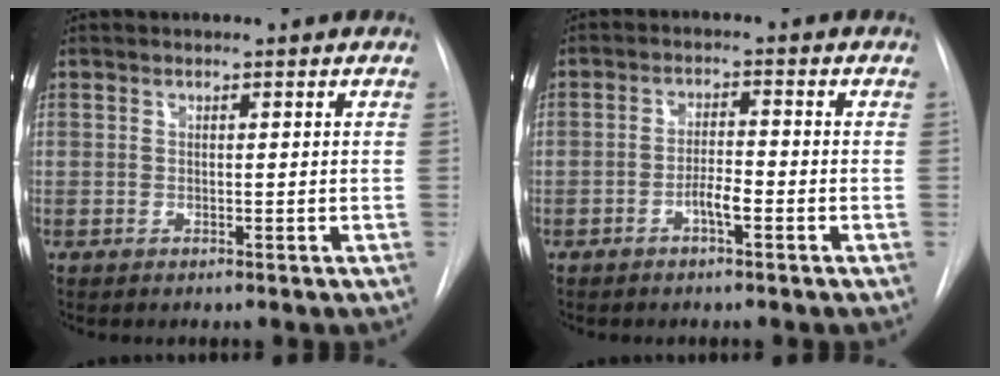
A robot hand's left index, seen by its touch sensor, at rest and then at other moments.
{"total": 3.0, "force": [-1.5, 0.5, 2.5], "torque": [-0.043, 0.003, -0.028]}